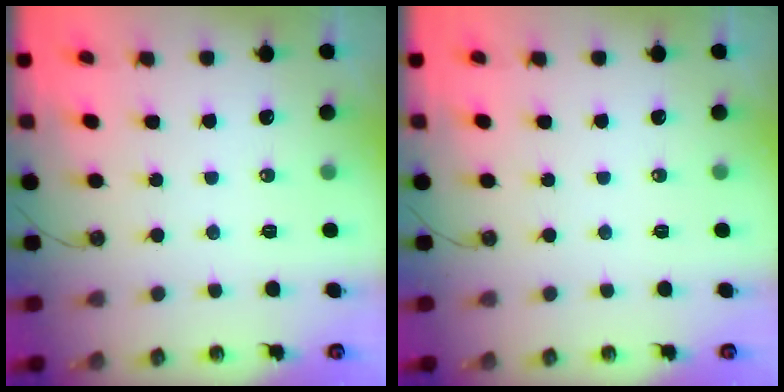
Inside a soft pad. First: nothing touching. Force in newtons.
{"total": 0.0}